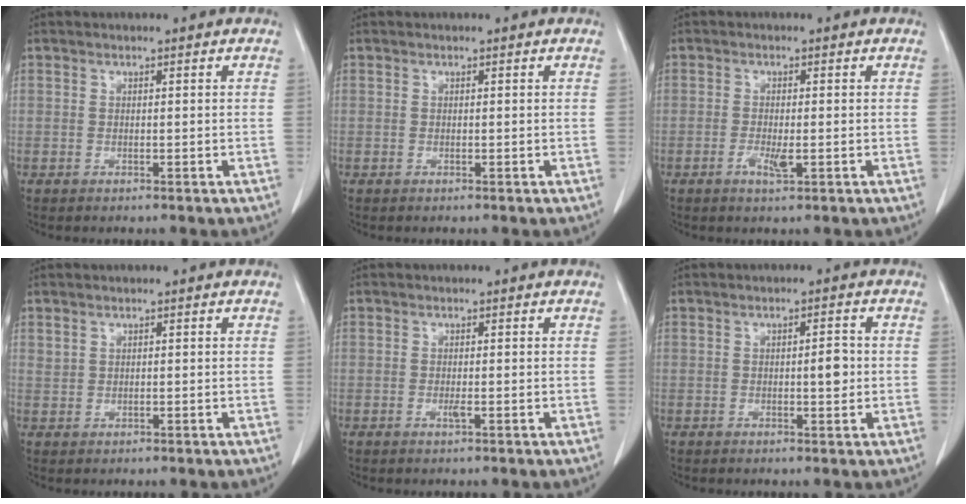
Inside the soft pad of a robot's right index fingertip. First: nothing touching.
{"total": 0.0}
{"total": 2.4, "force": [-0.8, 0.4, 2.2], "torque": [-0.043, -0.005, -0.012]}
{"total": 0.7, "force": [0.6, 0.3, 0.1], "torque": [0.000, 0.000, 0.013]}
{"total": 0.8, "force": [-0.3, -0.1, 0.8], "torque": [-0.019, -0.003, -0.005]}
{"total": 2.6, "force": [-0.1, 0.7, 2.5], "torque": [-0.037, 0.002, -0.001]}